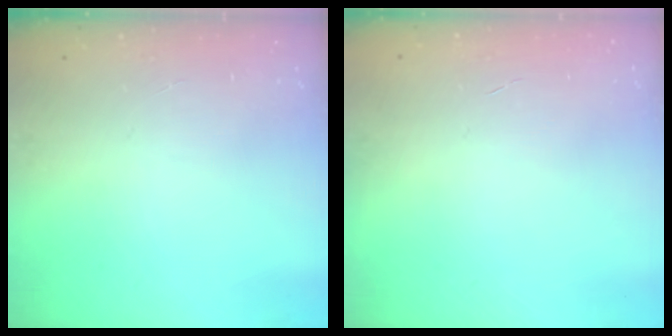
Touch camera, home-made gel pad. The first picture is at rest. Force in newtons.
{"total": 0.0}